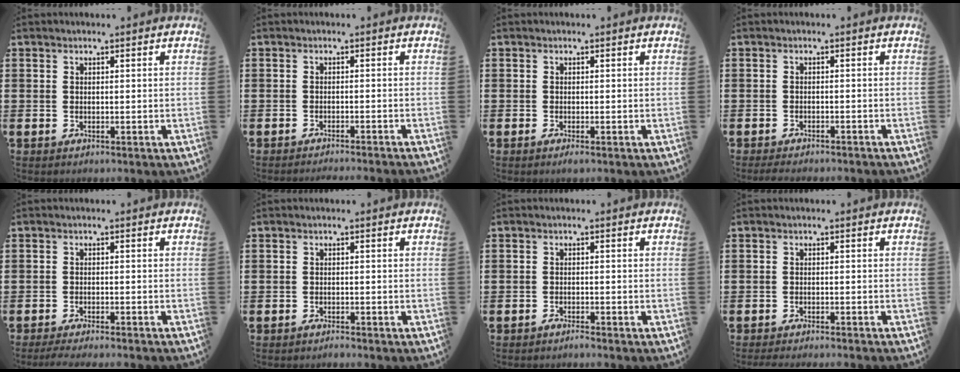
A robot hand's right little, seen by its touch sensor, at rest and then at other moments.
{"total": 1.1, "force": [-1.0, -0.3, 0.1], "torque": [0.000, 0.002, -0.021]}
{"total": 0.7, "force": [-0.3, 0.1, 0.6], "torque": [-0.011, -0.002, -0.004]}
{"total": 1.3, "force": [-1.2, 0.1, 0.4], "torque": [-0.008, 0.001, -0.024]}
{"total": 1.5, "force": [-1.4, -0.1, 0.7], "torque": [-0.010, 0.001, -0.026]}
{"total": 0.7, "force": [-0.7, 0.0, 0.0], "torque": [-0.004, -0.002, -0.013]}
{"total": 0.9, "force": [-0.9, -0.1, 0.0], "torque": [-0.003, 0.000, -0.018]}
{"total": 1.1, "force": [-1.0, -0.2, 0.3], "torque": [-0.004, -0.002, -0.020]}